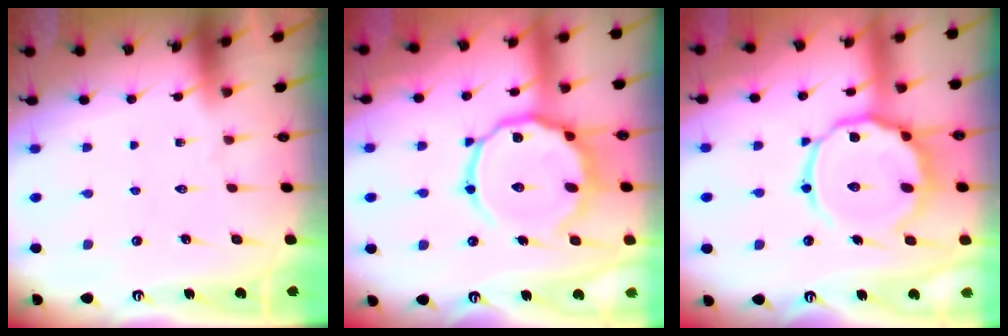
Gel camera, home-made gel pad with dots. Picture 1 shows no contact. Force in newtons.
{"total": 15.5, "press": 15.4, "slide": 1.4}
{"total": 14.5, "press": 14.5, "slide": 1.4}